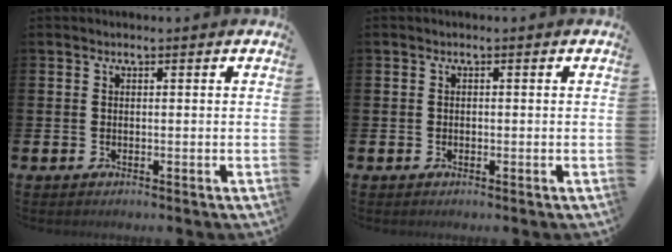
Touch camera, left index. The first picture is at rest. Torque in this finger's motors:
{"motor_torque": [-0.11, -0.03, -0.04, -0.01]}